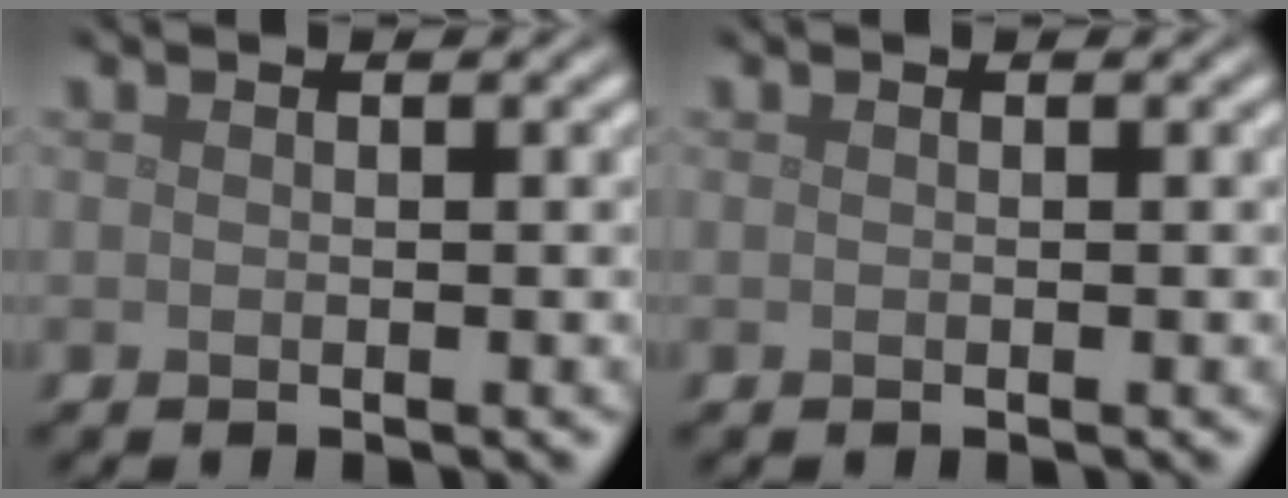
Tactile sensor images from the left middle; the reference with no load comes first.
{"total": 0.0}